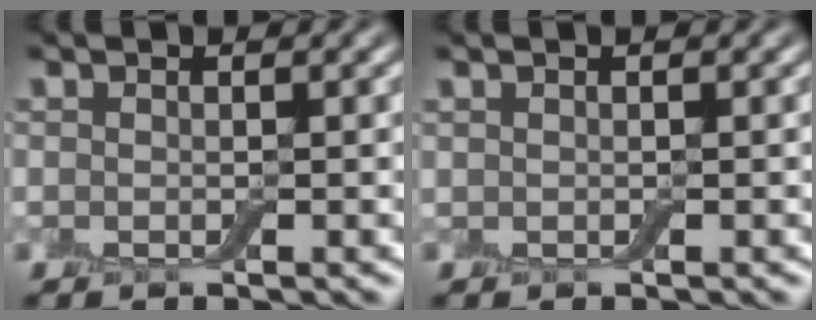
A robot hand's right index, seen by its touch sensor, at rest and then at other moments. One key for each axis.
{"total": 0.0}